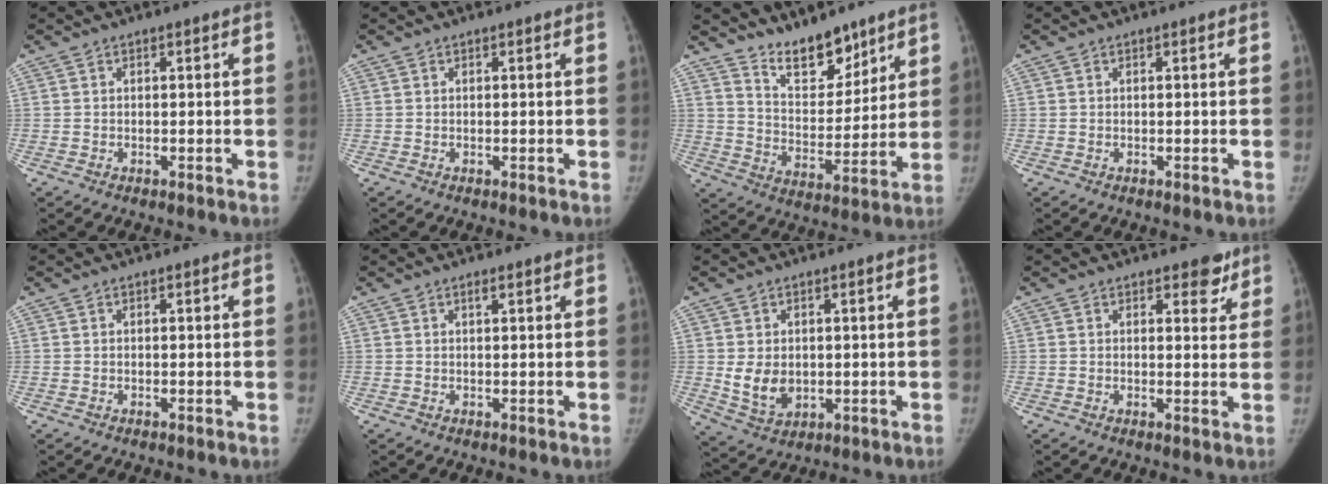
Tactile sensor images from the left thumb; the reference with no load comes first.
{"total": 0.0}
{"total": 11.4, "force": [9.3, 4.6, 4.8], "torque": [-0.048, -0.076, 0.170]}
{"total": 0.0}
{"total": 0.0}
{"total": 0.9, "force": [0.6, 0.2, 0.6], "torque": [-0.011, -0.002, 0.010]}
{"total": 6.3, "force": [0.2, 4.7, 4.1], "torque": [-0.058, -0.015, 0.020]}
{"total": 3.8, "force": [2.6, 2.0, 1.9], "torque": [0.005, -0.014, 0.031]}